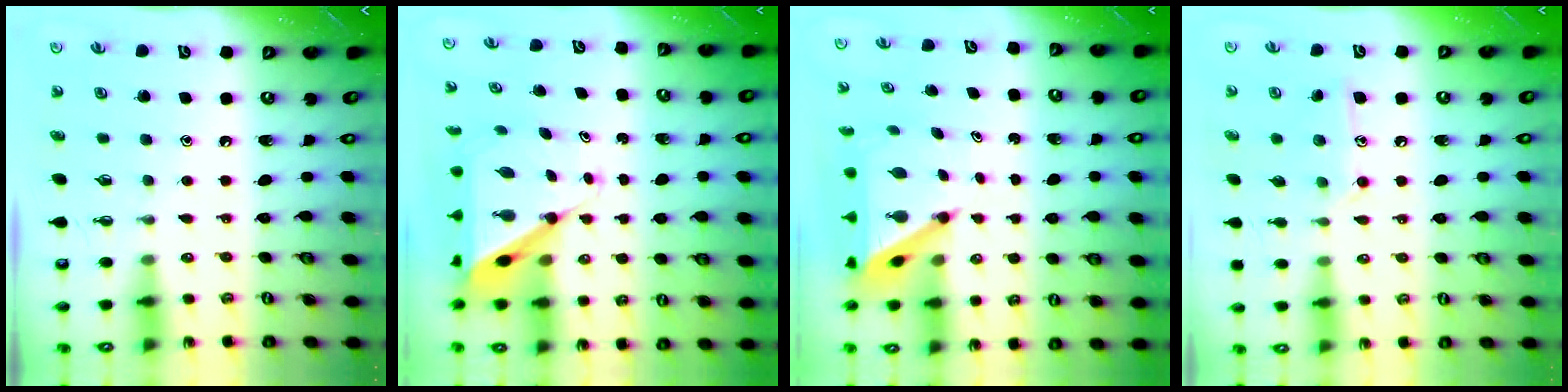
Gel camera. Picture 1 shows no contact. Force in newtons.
{"total": 9.3, "press": 9.3, "slide": 0.8}
{"total": 6.5, "press": 6.5, "slide": 0.6}
{"total": 9.4, "press": 9.4, "slide": 0.7}